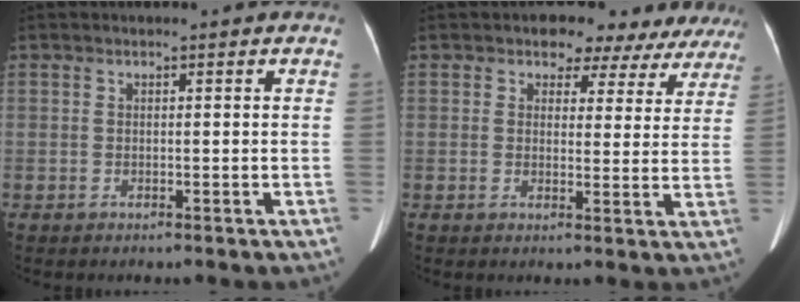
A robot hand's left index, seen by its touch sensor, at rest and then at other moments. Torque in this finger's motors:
{"motor_torque": [0.67, -1.47, 0.16, 0.03]}